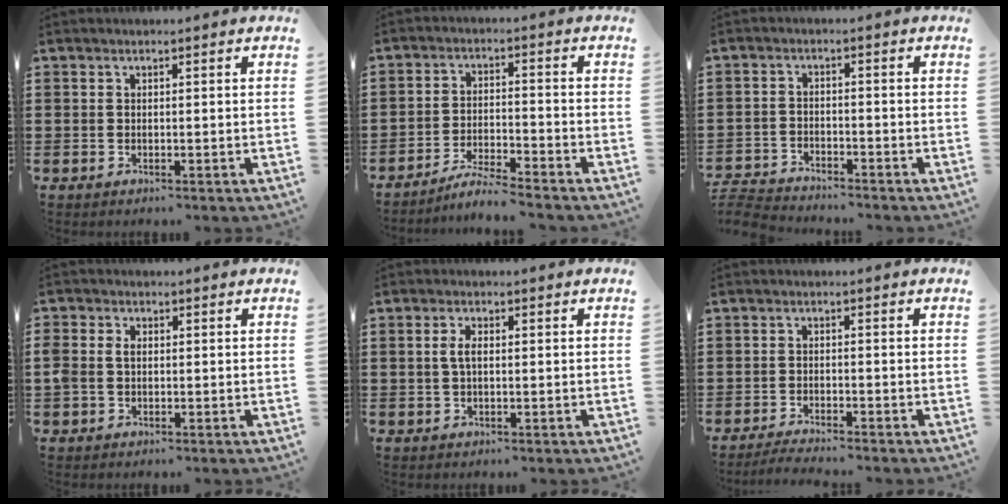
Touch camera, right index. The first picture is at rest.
{"total": 4.6, "force": [-4.4, -0.4, 1.3], "torque": [-0.032, -0.007, -0.088]}
{"total": 3.7, "force": [-3.7, 0.2, 0.1], "torque": [-0.022, -0.008, -0.082]}
{"total": 2.0, "force": [0.0, 1.6, 1.2], "torque": [-0.027, 0.008, -0.002]}
{"total": 2.5, "force": [0.1, 1.1, 2.3], "torque": [-0.046, 0.006, 0.000]}
{"total": 2.4, "force": [-2.3, -0.3, 0.3], "torque": [-0.006, -0.003, -0.047]}